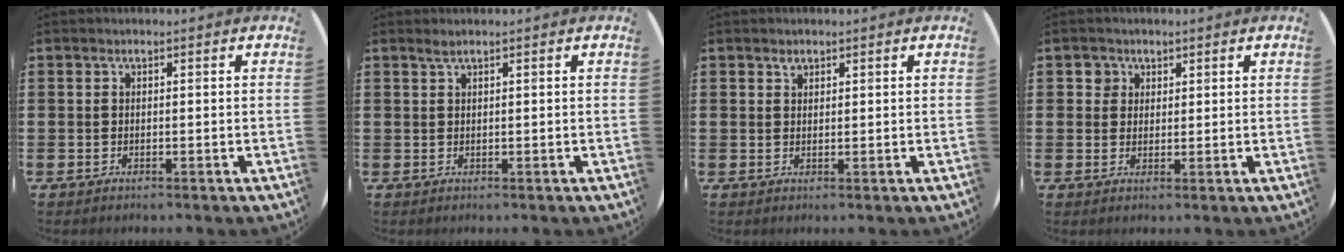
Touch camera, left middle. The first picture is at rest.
{"total": 0.8, "force": [0.6, -0.1, 0.5], "torque": [-0.008, 0.001, 0.011]}
{"total": 1.0, "force": [0.9, 0.4, 0.0], "torque": [0.006, -0.001, 0.015]}
{"total": 2.1, "force": [1.4, 1.6, 0.0], "torque": [0.011, -0.001, 0.024]}